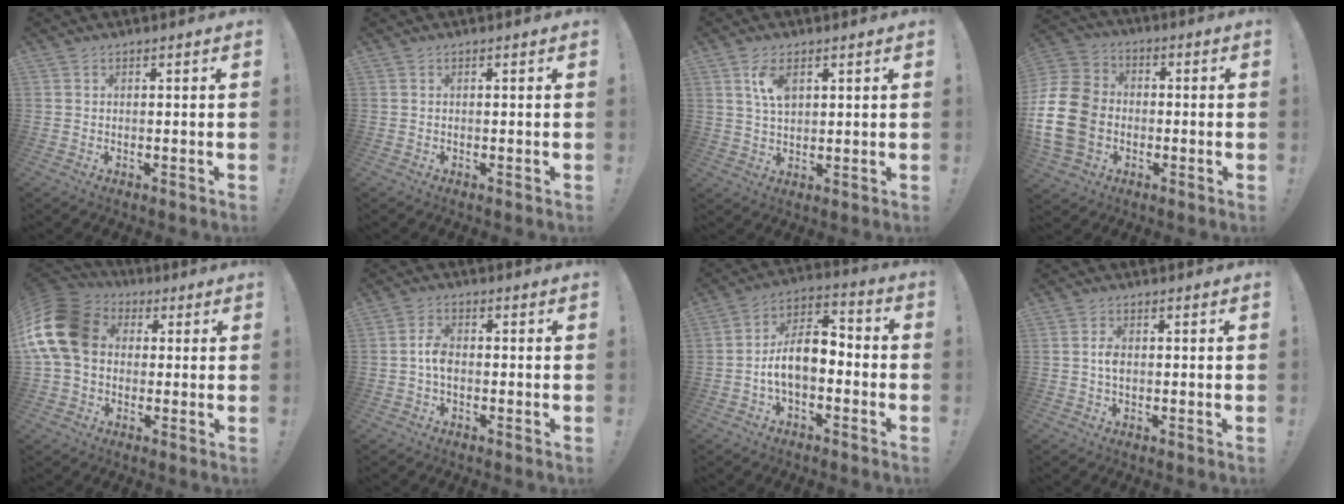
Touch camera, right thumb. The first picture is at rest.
{"total": 0.0}
{"total": 6.7, "force": [2.8, 3.6, 4.9], "torque": [-0.079, -0.008, 0.050]}
{"total": 18.1, "force": [-3.2, 14.2, 10.8], "torque": [-0.184, 0.031, -0.047]}
{"total": 18.4, "force": [3.3, 13.5, 12.0], "torque": [-0.225, 0.005, 0.066]}
{"total": 4.7, "force": [-1.1, 2.8, 3.7], "torque": [-0.062, 0.009, -0.021]}
{"total": 10.8, "force": [-2.4, 6.2, 8.5], "torque": [-0.163, 0.015, -0.042]}
{"total": 2.9, "force": [-0.3, 1.7, 2.3], "torque": [-0.029, 0.001, -0.008]}